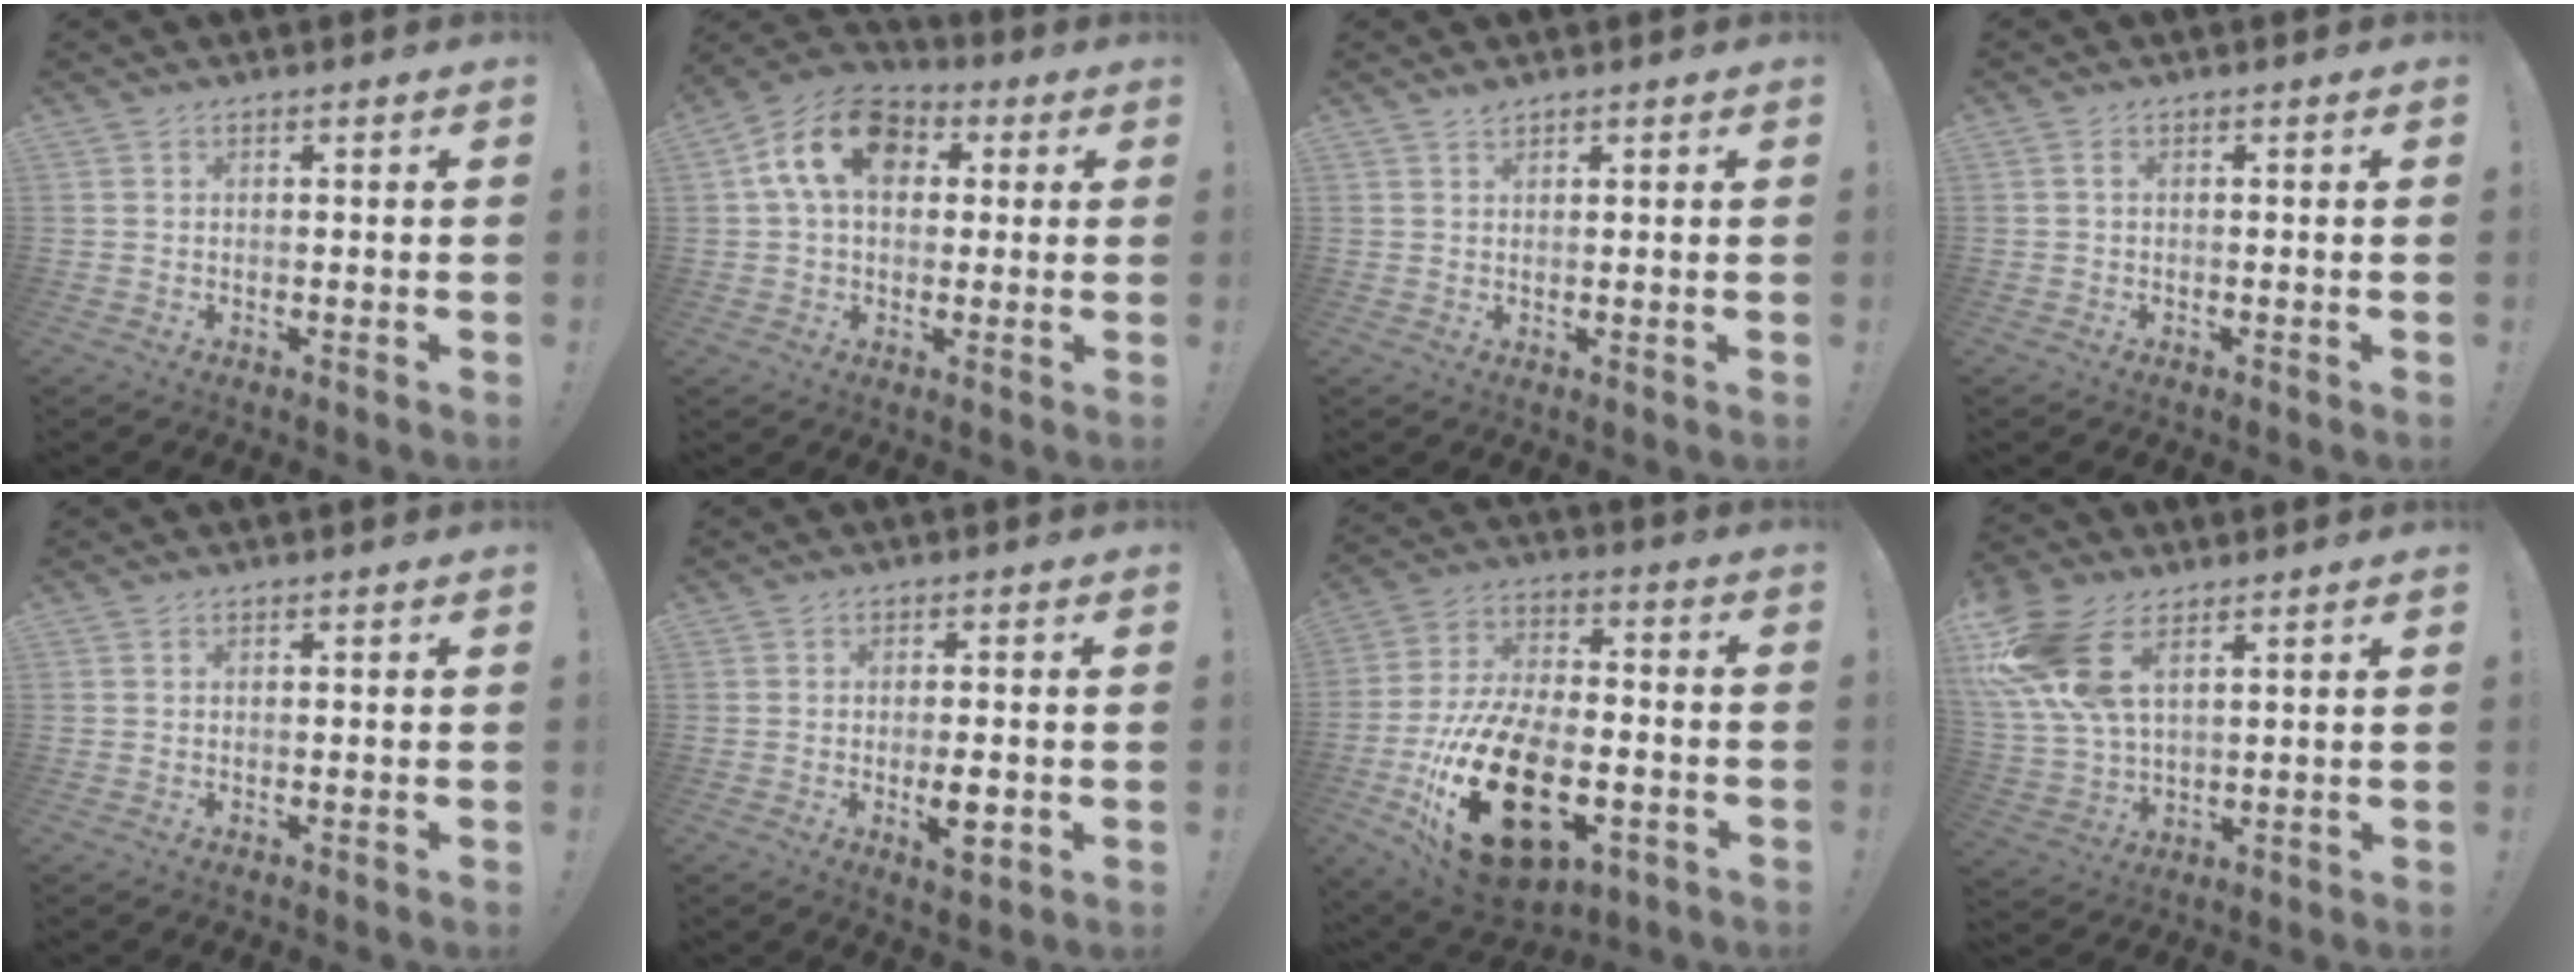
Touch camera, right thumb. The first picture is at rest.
{"total": 14.5, "force": [4.2, 9.9, 9.8], "torque": [-0.169, 0.005, 0.082]}
{"total": 1.5, "force": [1.3, 0.5, 0.6], "torque": [-0.001, -0.005, 0.021]}
{"total": 0.8, "force": [-0.4, 0.6, 0.4], "torque": [-0.010, 0.004, -0.007]}
{"total": 0.0}
{"total": 5.9, "force": [-1.8, 1.7, 5.4], "torque": [-0.086, 0.001, -0.026]}
{"total": 27.4, "force": [-9.3, 15.5, 20.6], "torque": [-0.406, 0.053, -0.141]}
{"total": 16.2, "force": [7.5, 9.1, 11.2], "torque": [-0.234, -0.026, 0.142]}